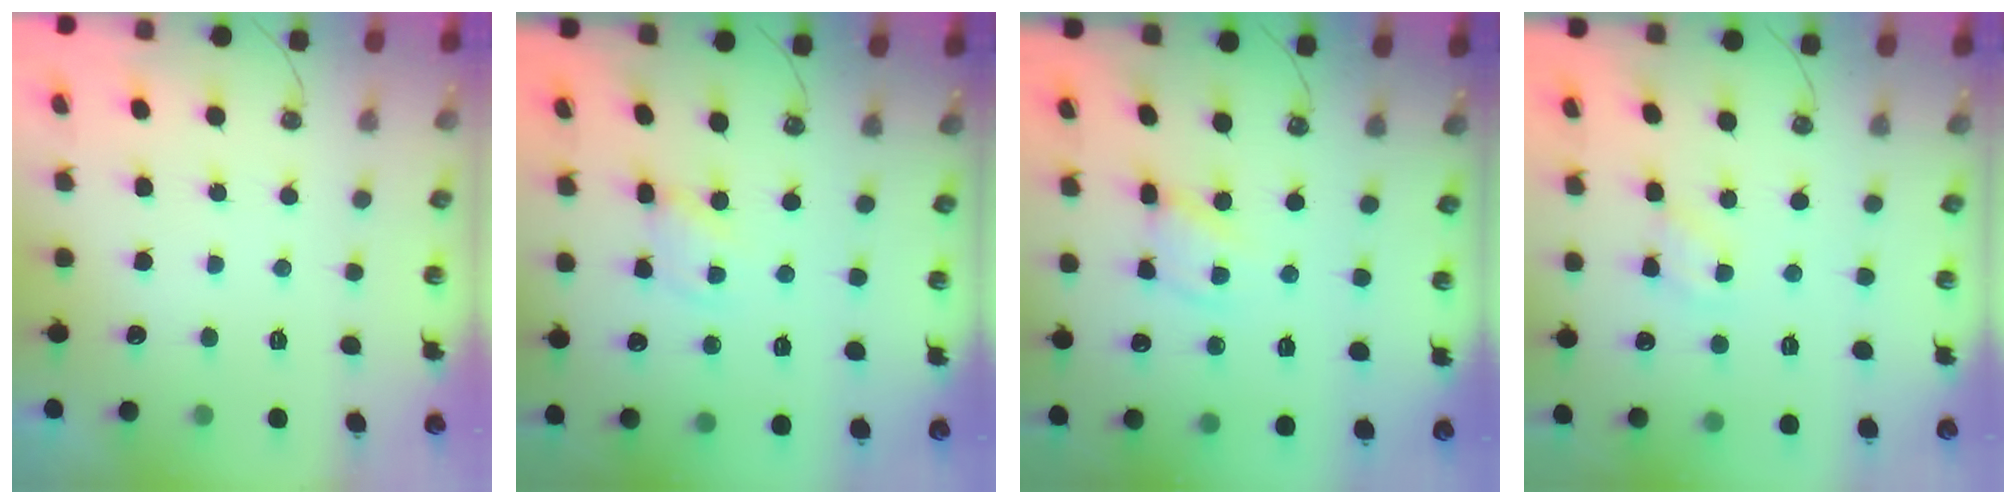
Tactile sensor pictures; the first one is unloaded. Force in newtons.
{"total": 1.8, "press": 1.8, "slide": 0.1}
{"total": 5.2, "press": 5.2, "slide": 0.3}
{"total": 3.3, "press": 3.2, "slide": 0.4}